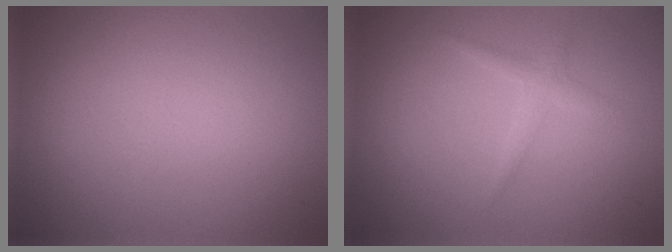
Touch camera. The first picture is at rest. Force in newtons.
{"total": 1.4, "press": 1.4, "slide": 0.0}